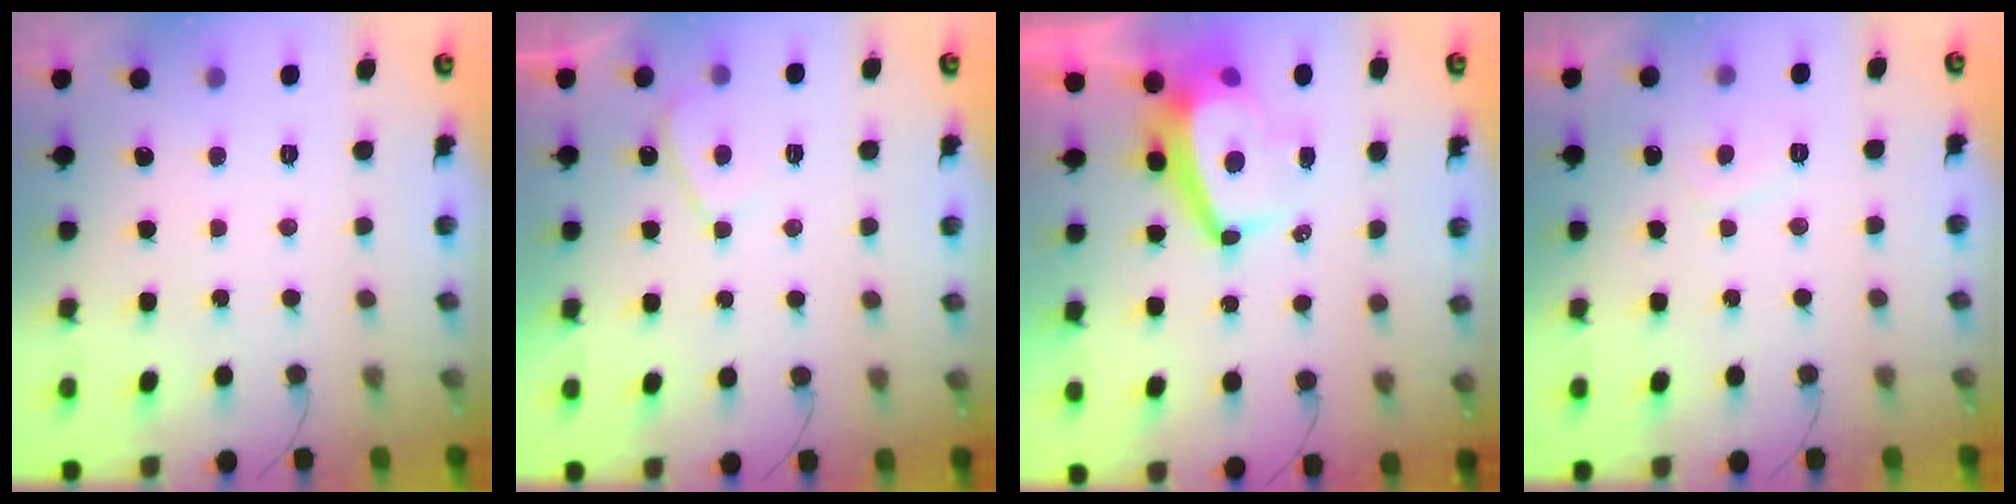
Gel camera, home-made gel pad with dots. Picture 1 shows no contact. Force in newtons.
{"total": 2.8, "press": 2.7, "slide": 0.5}
{"total": 9.6, "press": 9.6, "slide": 1.1}
{"total": 1.2, "press": 1.0, "slide": 0.7}